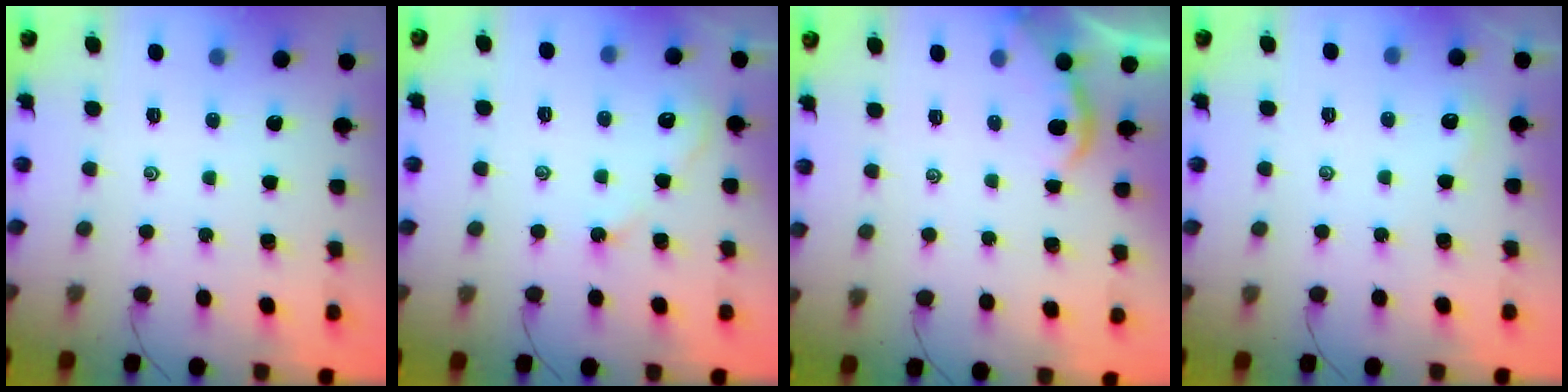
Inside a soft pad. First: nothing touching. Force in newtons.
{"total": 2.5, "press": 2.4, "slide": 0.4}
{"total": 1.3, "press": 1.3, "slide": 0.3}
{"total": 2.7, "press": 2.7, "slide": 0.3}